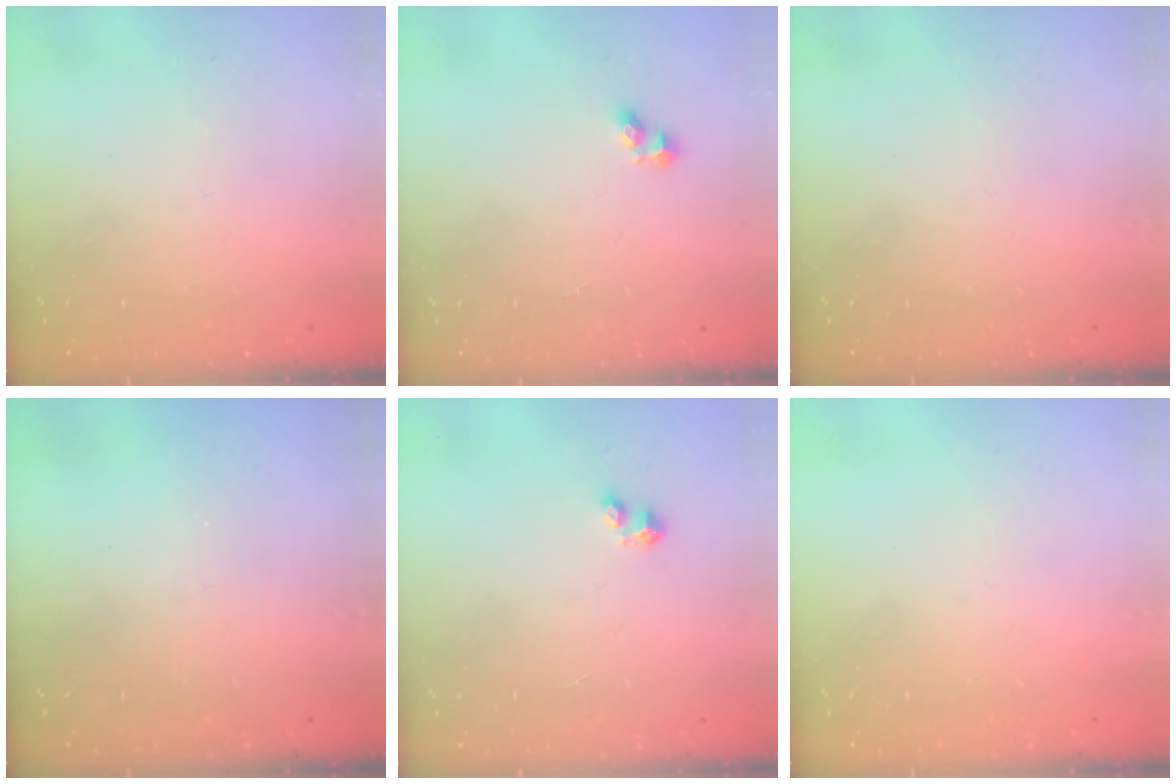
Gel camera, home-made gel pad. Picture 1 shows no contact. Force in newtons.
{"total": 2.6, "press": 2.6, "slide": 0.2}
{"total": 0.0}
{"total": 0.0}
{"total": 2.8, "press": 2.8, "slide": 0.4}
{"total": 0.0}